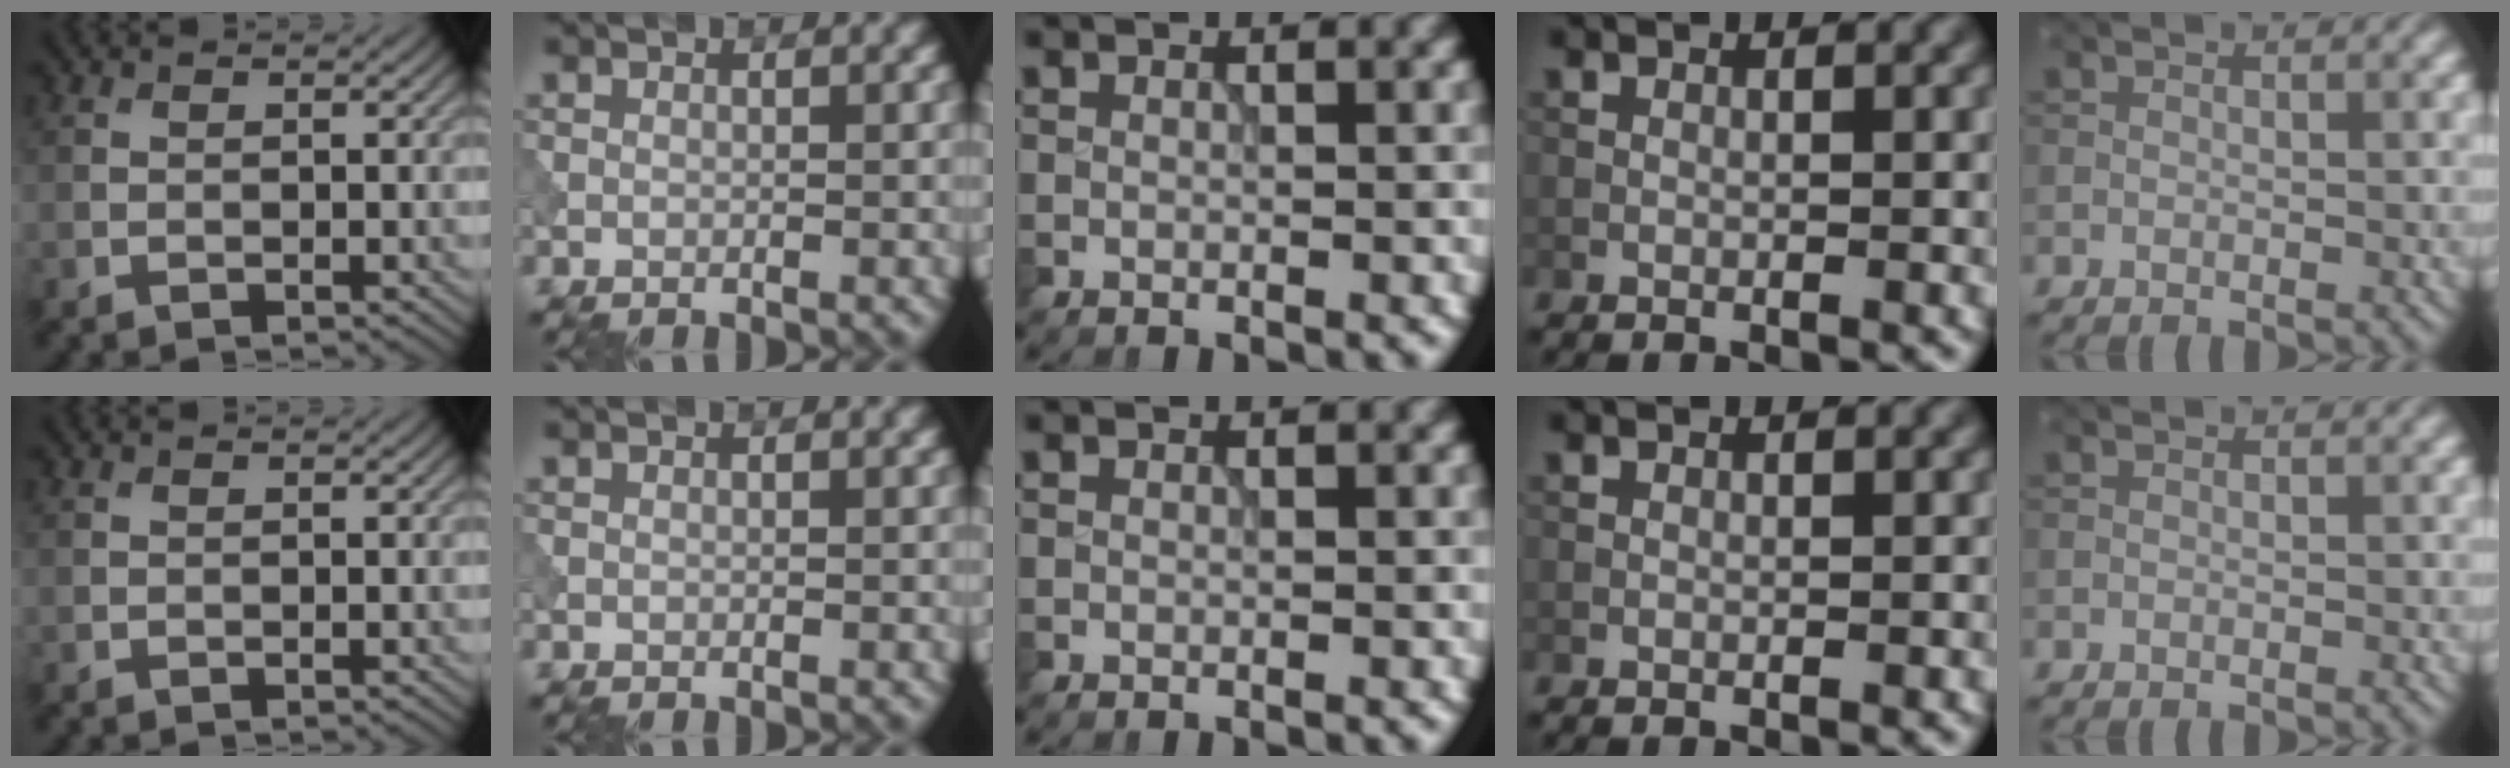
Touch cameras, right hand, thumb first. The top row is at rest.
{}